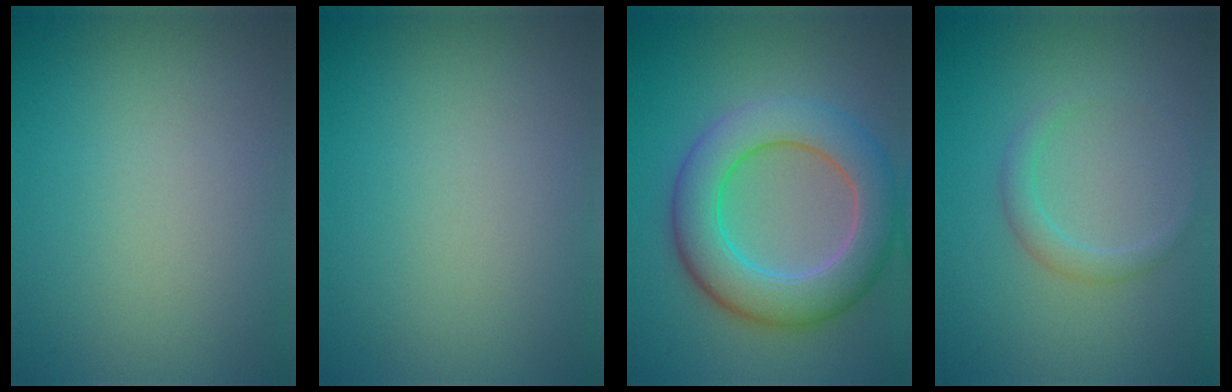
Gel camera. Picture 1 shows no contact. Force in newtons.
{"total": 0.0}
{"total": 7.9, "press": 7.9, "slide": 0.6}
{"total": 1.5, "press": 1.5, "slide": 0.1}